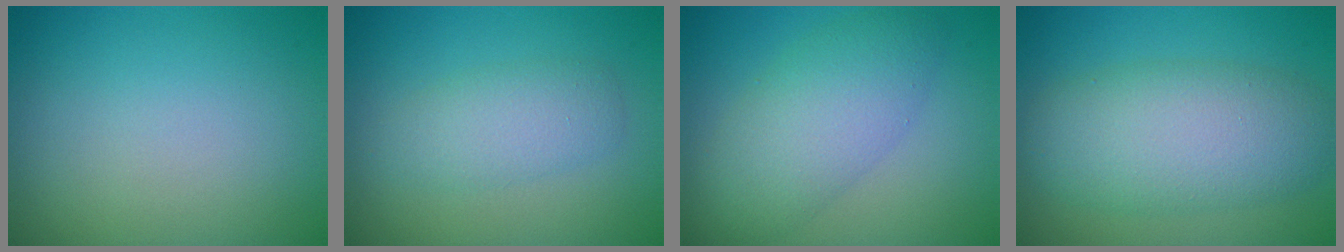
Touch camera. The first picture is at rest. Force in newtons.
{"total": 2.9, "press": 2.9, "slide": 0.1}
{"total": 5.4, "press": 5.4, "slide": 0.2}
{"total": 5.9, "press": 5.9, "slide": 0.4}